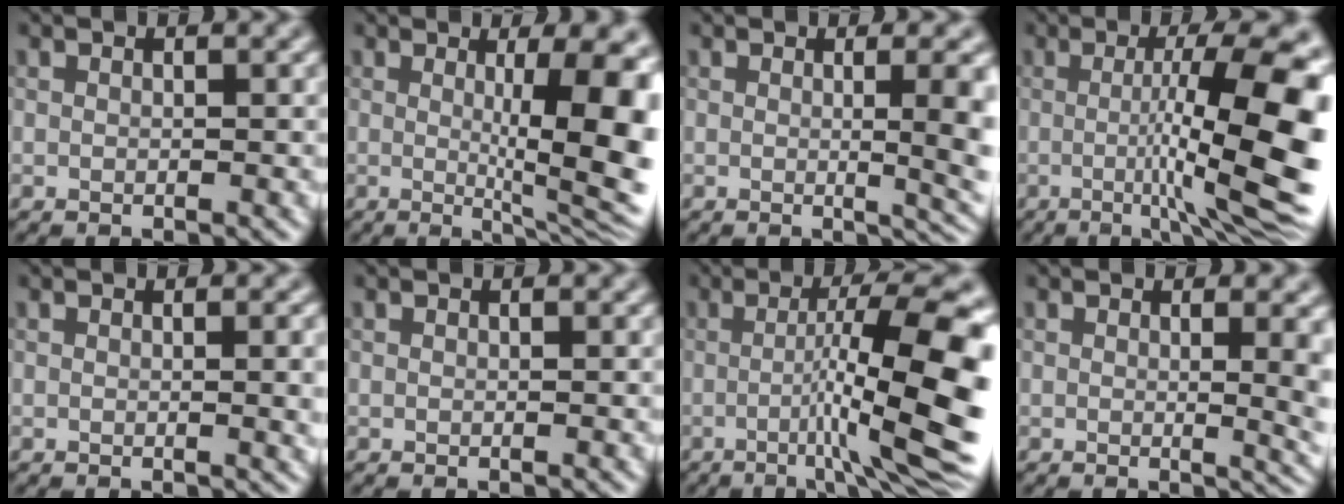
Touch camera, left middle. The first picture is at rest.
{"total": 10.7, "force": [0.6, 2.7, 10.4], "torque": [-0.128, -0.012, 0.014]}
{"total": 5.5, "force": [0.1, 1.8, 5.2], "torque": [-0.050, -0.004, 0.004]}
{"total": 13.3, "force": [-1.0, 3.2, 12.9], "torque": [-0.174, -0.004, -0.017]}
{"total": 2.5, "force": [0.2, 0.7, 2.4], "torque": [-0.024, 0.000, -0.001]}
{"total": 0.0}
{"total": 11.4, "force": [-2.4, 1.7, 11.0], "torque": [-0.155, 0.011, -0.037]}
{"total": 4.9, "force": [0.5, 2.1, 4.4], "torque": [-0.026, -0.003, 0.010]}